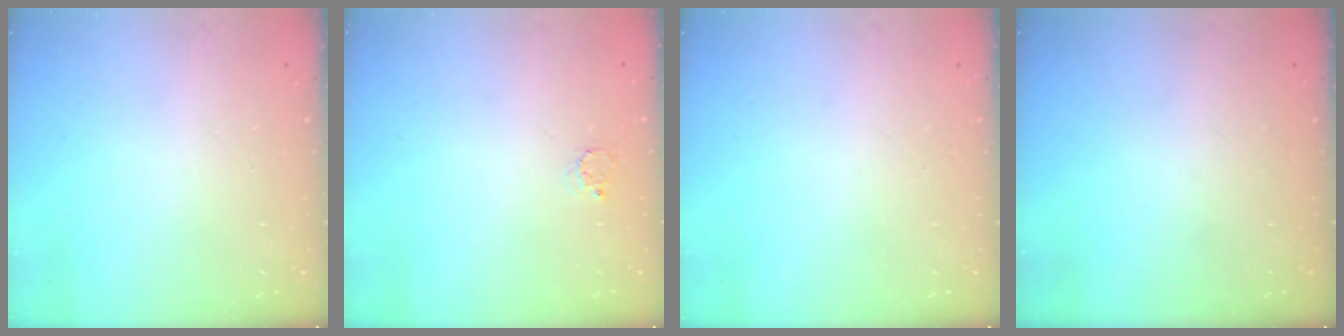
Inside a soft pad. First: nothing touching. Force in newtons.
{"total": 2.3, "press": 2.3, "slide": 0.2}
{"total": 0.0}
{"total": 0.0}